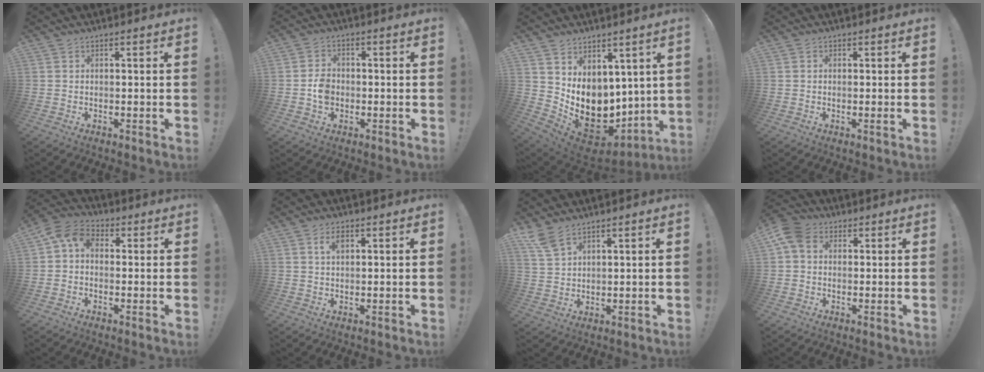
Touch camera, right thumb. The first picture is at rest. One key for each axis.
{"total": 5.2, "fx": -1.5, "fy": 4.2, "fz": 2.7, "tx": -0.039, "ty": 0.008, "tz": -0.026}
{"total": 12.5, "fx": 1.2, "fy": 10.4, "fz": 6.8, "tx": -0.117, "ty": -0.035, "tz": 0.044}
{"total": 0.8, "fx": 0.0, "fy": 0.0, "fz": 0.8, "tx": -0.011, "ty": -0.001, "tz": -0.001}
{"total": 7.6, "fx": 1.5, "fy": 5.3, "fz": 5.1, "tx": -0.097, "ty": 0.007, "tz": 0.032}
{"total": 2.7, "fx": 1.2, "fy": 1.5, "fz": 1.8, "tx": -0.027, "ty": -0.001, "tz": 0.019}
{"total": 6.0, "fx": 4.7, "fy": 2.1, "fz": 3.1, "tx": -0.066, "ty": -0.021, "tz": 0.091}
{"total": 6.7, "fx": 2.0, "fy": 4.9, "fz": 4.1, "tx": -0.082, "ty": 0.008, "tz": 0.041}